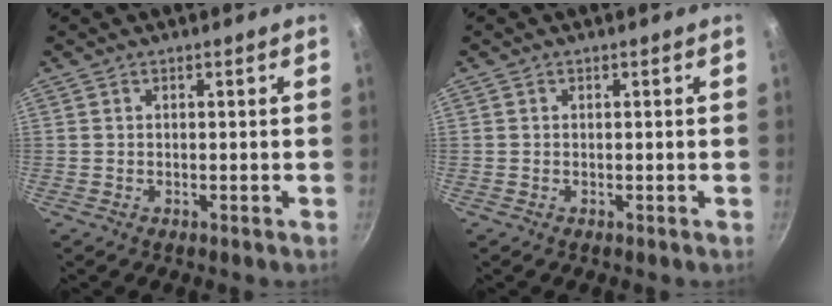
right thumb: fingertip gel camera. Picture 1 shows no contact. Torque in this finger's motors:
{"motor_torque": [0.03, 0.22, -0.34, 0.19, -0.01]}